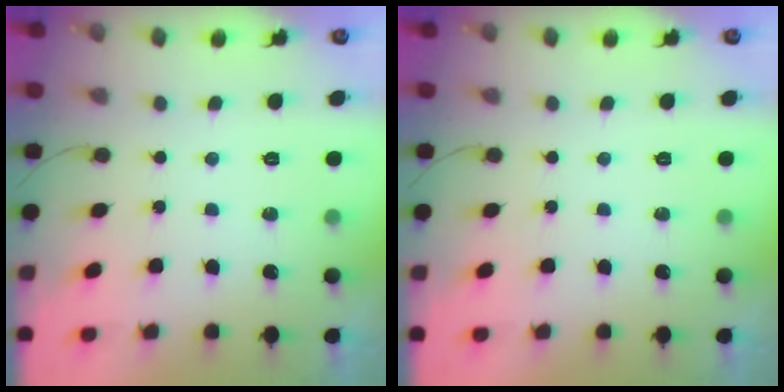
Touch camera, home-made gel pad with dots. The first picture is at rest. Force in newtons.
{"total": 0.0}